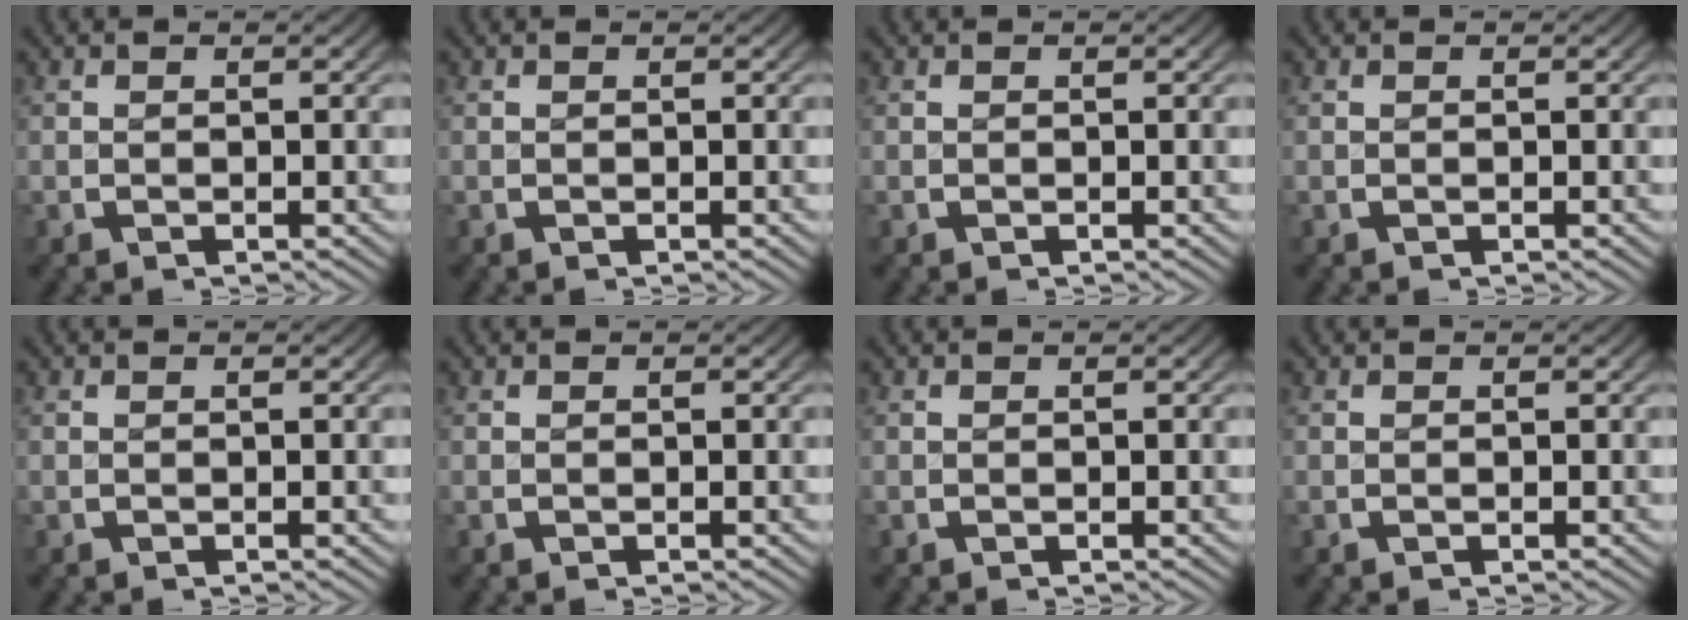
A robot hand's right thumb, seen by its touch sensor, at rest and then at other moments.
{"total": 0.0}
{"total": 0.0}
{"total": 0.0}
{"total": 0.0}
{"total": 0.0}
{"total": 0.0}
{"total": 0.0}